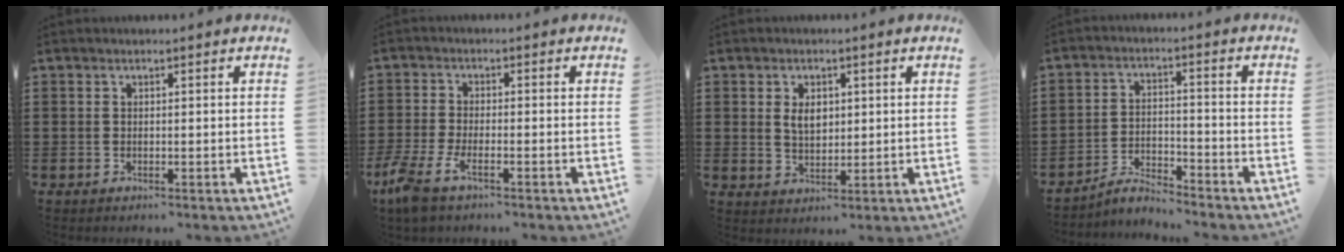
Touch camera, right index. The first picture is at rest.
{"total": 4.3, "force": [-2.8, 0.7, 3.1], "torque": [-0.087, -0.019, -0.062]}
{"total": 3.5, "force": [0.9, 2.2, 2.6], "torque": [-0.050, 0.006, 0.013]}
{"total": 3.9, "force": [-3.8, 0.4, 0.7], "torque": [-0.016, 0.006, -0.079]}